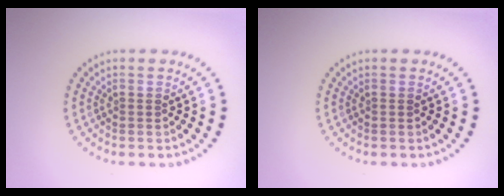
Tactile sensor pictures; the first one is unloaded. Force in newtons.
{"total": 0.0}